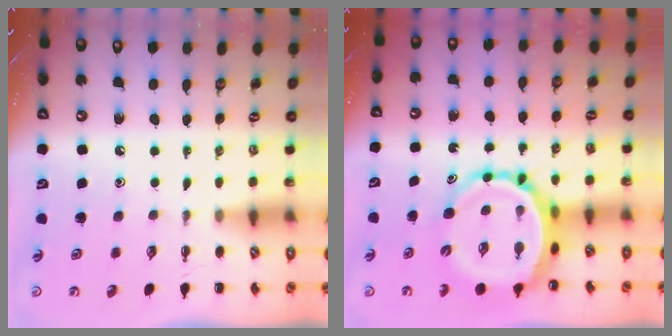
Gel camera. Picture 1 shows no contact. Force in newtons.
{"total": 11.0, "press": 10.4, "slide": 3.6}